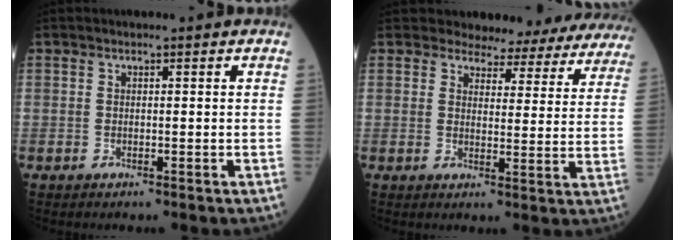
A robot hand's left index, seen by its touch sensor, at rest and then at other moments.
{"total": 18.1, "force": [17.0, 4.9, 3.7], "torque": [-0.014, -0.055, 0.169]}